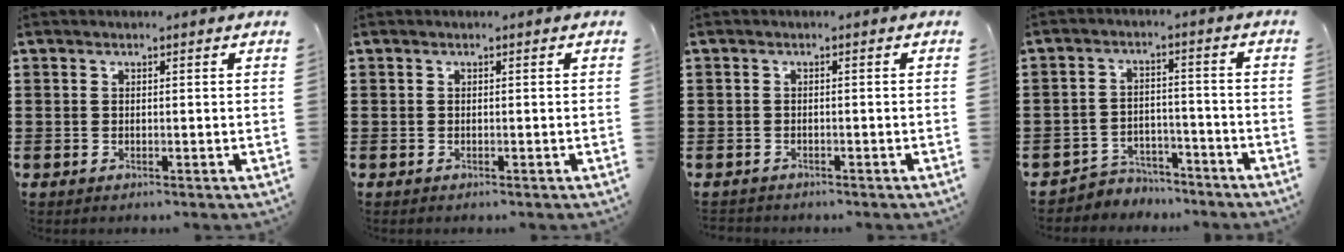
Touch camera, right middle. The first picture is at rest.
{"total": 0.0}
{"total": 1.1, "force": [-1.0, 0.4, -0.2], "torque": [0.001, 0.003, -0.024]}
{"total": 4.2, "force": [-4.0, 1.0, -0.3], "torque": [-0.004, 0.003, -0.086]}